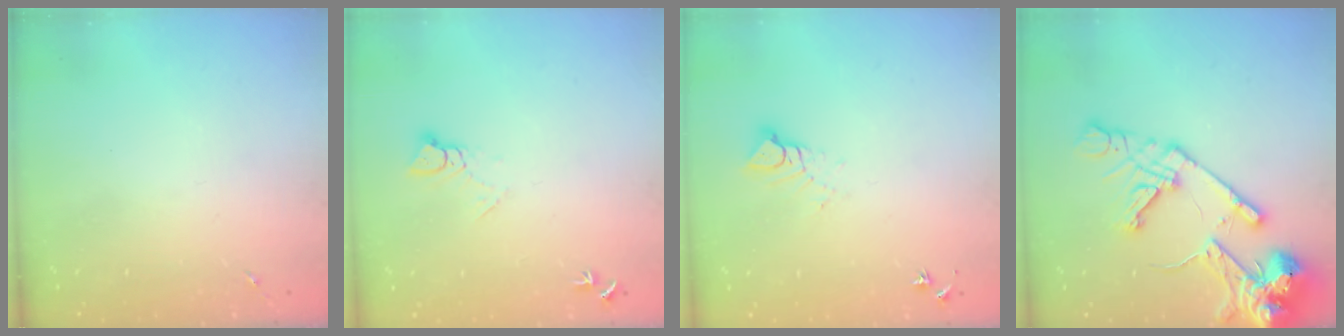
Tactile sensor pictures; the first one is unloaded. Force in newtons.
{"total": 4.1, "press": 4.1, "slide": 0.3}
{"total": 6.3, "press": 6.3, "slide": 0.1}
{"total": 18.1, "press": 17.9, "slide": 2.8}